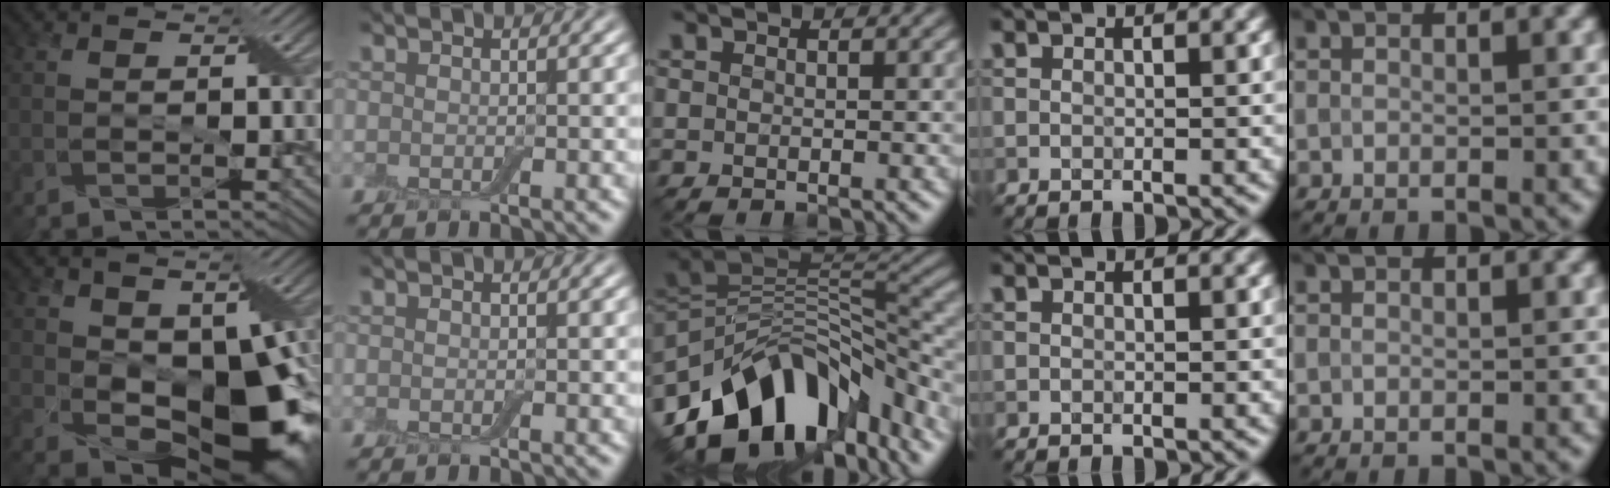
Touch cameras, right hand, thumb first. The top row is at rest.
{"thumb": {"total": 14.1, "force": [0.0, 8.7, 11.1], "torque": [-0.180, -0.021, 0.010]}, "middle": {"total": 13.4, "force": [-7.7, 7.7, 7.9], "torque": [-0.145, 0.013, -0.135]}}